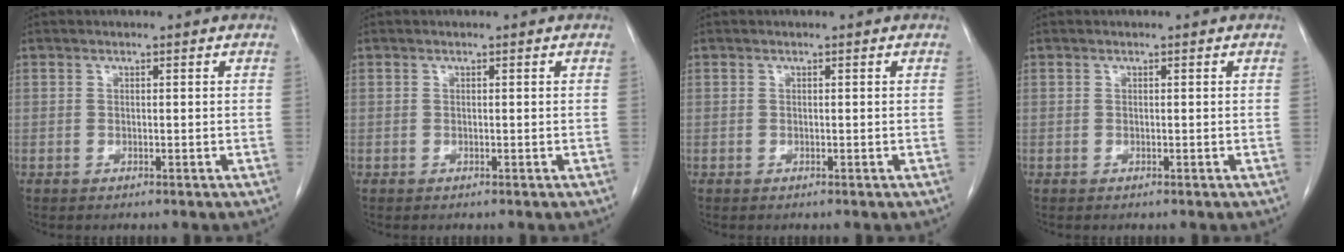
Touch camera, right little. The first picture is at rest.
{"total": 0.0}
{"total": 0.0}
{"total": 0.0}